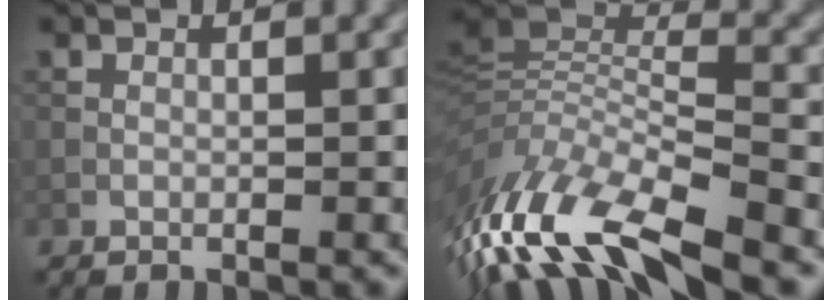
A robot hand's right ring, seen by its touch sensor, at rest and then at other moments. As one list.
[{"total": 14.1, "force": [-8.5, 4.7, 10.2], "torque": [-0.220, 0.008, -0.157]}]